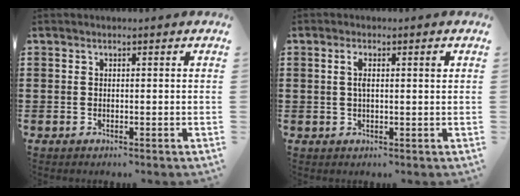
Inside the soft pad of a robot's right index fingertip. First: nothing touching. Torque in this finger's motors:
{"motor_torque": [0.36, -0.30, 0.06, 0.06]}